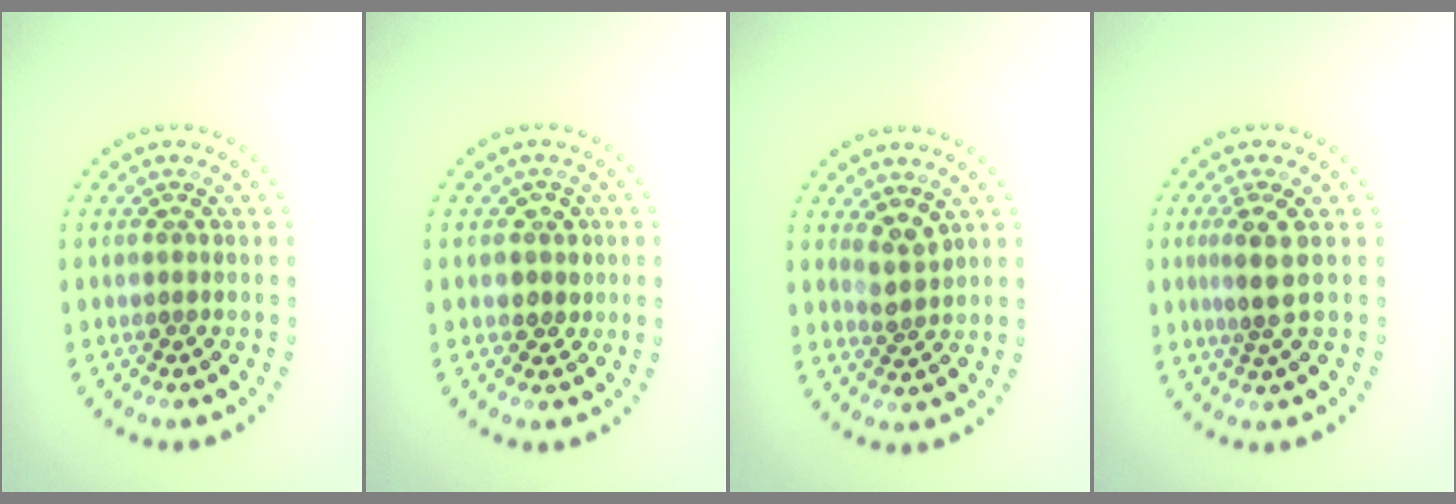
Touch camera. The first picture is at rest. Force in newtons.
{"total": 1.7, "press": 1.4, "slide": 0.9}
{"total": 1.8, "press": 1.4, "slide": 1.1}
{"total": 2.6, "press": 2.0, "slide": 1.6}